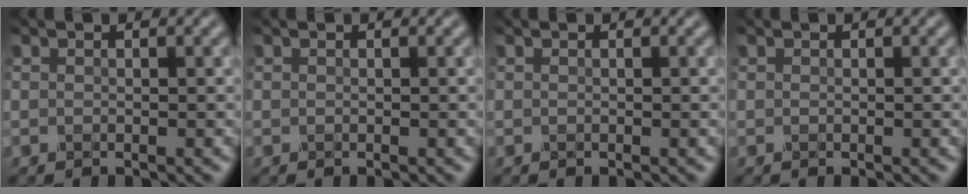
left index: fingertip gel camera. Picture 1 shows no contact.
{"total": 0.0}
{"total": 0.0}
{"total": 0.0}